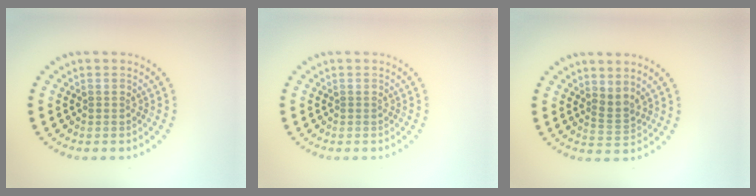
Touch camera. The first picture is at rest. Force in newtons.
{"total": 0.0}
{"total": 1.8, "press": 1.4, "slide": 1.2}